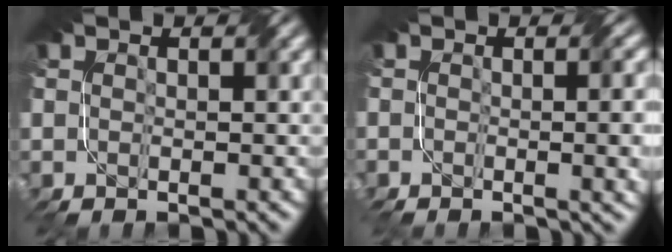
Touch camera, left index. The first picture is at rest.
{"total": 4.6, "force": [-1.4, 2.0, 3.9], "torque": [-0.001, 0.009, -0.008]}